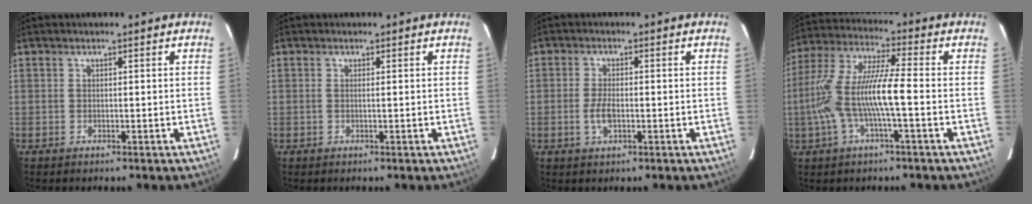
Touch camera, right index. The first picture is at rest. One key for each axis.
{"total": 0.5, "fx": -0.1, "fy": -0.2, "fz": 0.5, "tx": -0.009, "ty": 0.000, "tz": -0.003}
{"total": 3.4, "fx": -1.0, "fy": 1.5, "fz": 2.9, "tx": -0.061, "ty": -0.003, "tz": -0.017}
{"total": 12.2, "fx": -2.7, "fy": 1.3, "fz": 11.8, "tx": -0.237, "ty": 0.002, "tz": -0.049}